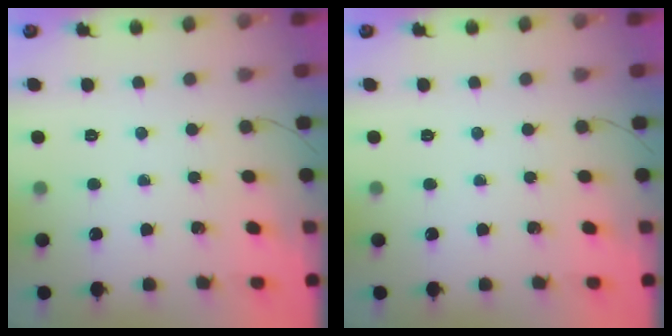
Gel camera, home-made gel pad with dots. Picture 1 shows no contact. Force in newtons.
{"total": 0.0}